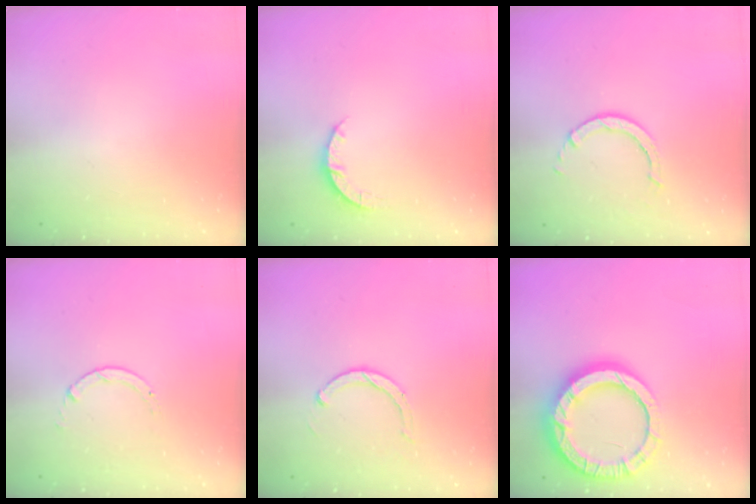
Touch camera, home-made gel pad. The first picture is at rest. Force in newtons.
{"total": 3.5, "press": 3.5, "slide": 0.4}
{"total": 3.4, "press": 3.4, "slide": 0.5}
{"total": 0.6, "press": 0.5, "slide": 0.1}
{"total": 2.9, "press": 2.9, "slide": 0.4}
{"total": 17.2, "press": 17.1, "slide": 1.9}